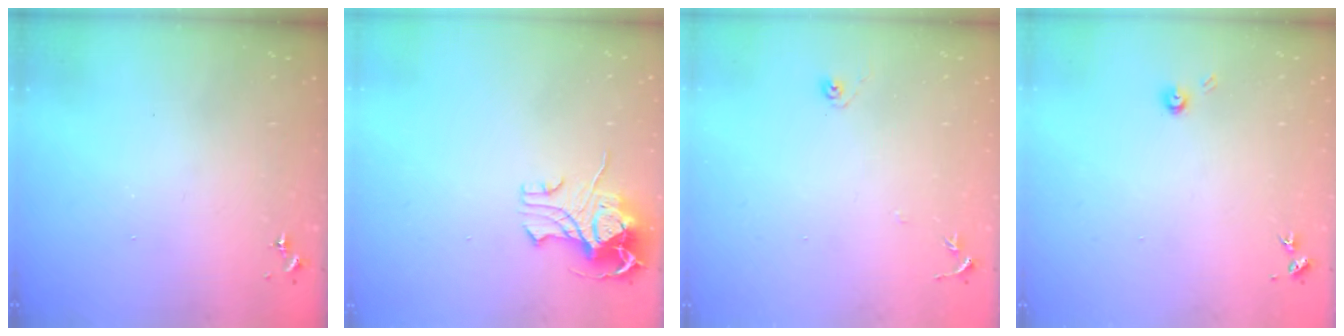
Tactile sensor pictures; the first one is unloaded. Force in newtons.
{"total": 10.7, "press": 10.6, "slide": 1.4}
{"total": 5.9, "press": 5.9, "slide": 0.6}
{"total": 3.3, "press": 3.3, "slide": 0.2}